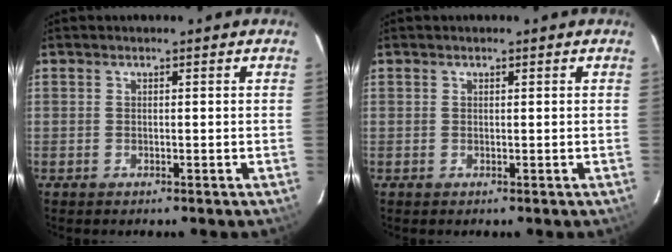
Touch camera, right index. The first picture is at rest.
{"total": 0.0}